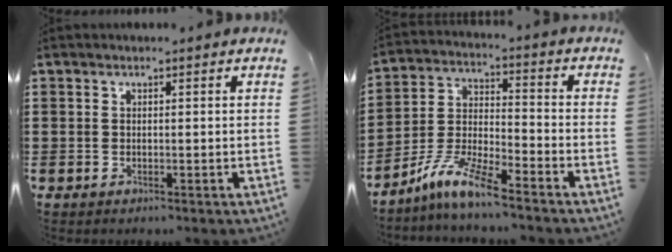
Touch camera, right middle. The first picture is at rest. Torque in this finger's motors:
{"motor_torque": [2.14, 0.00, 0.48, 0.11]}